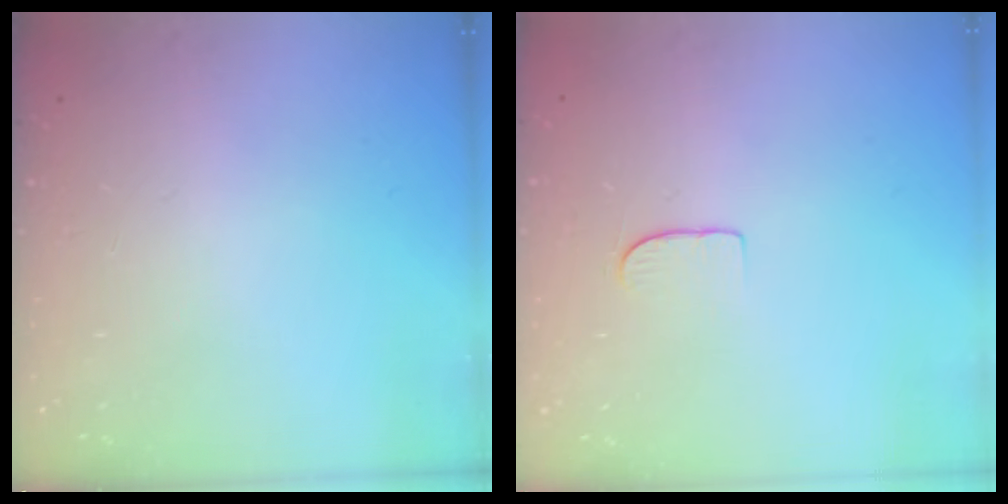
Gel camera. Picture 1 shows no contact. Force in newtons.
{"total": 4.9, "press": 4.9, "slide": 0.3}